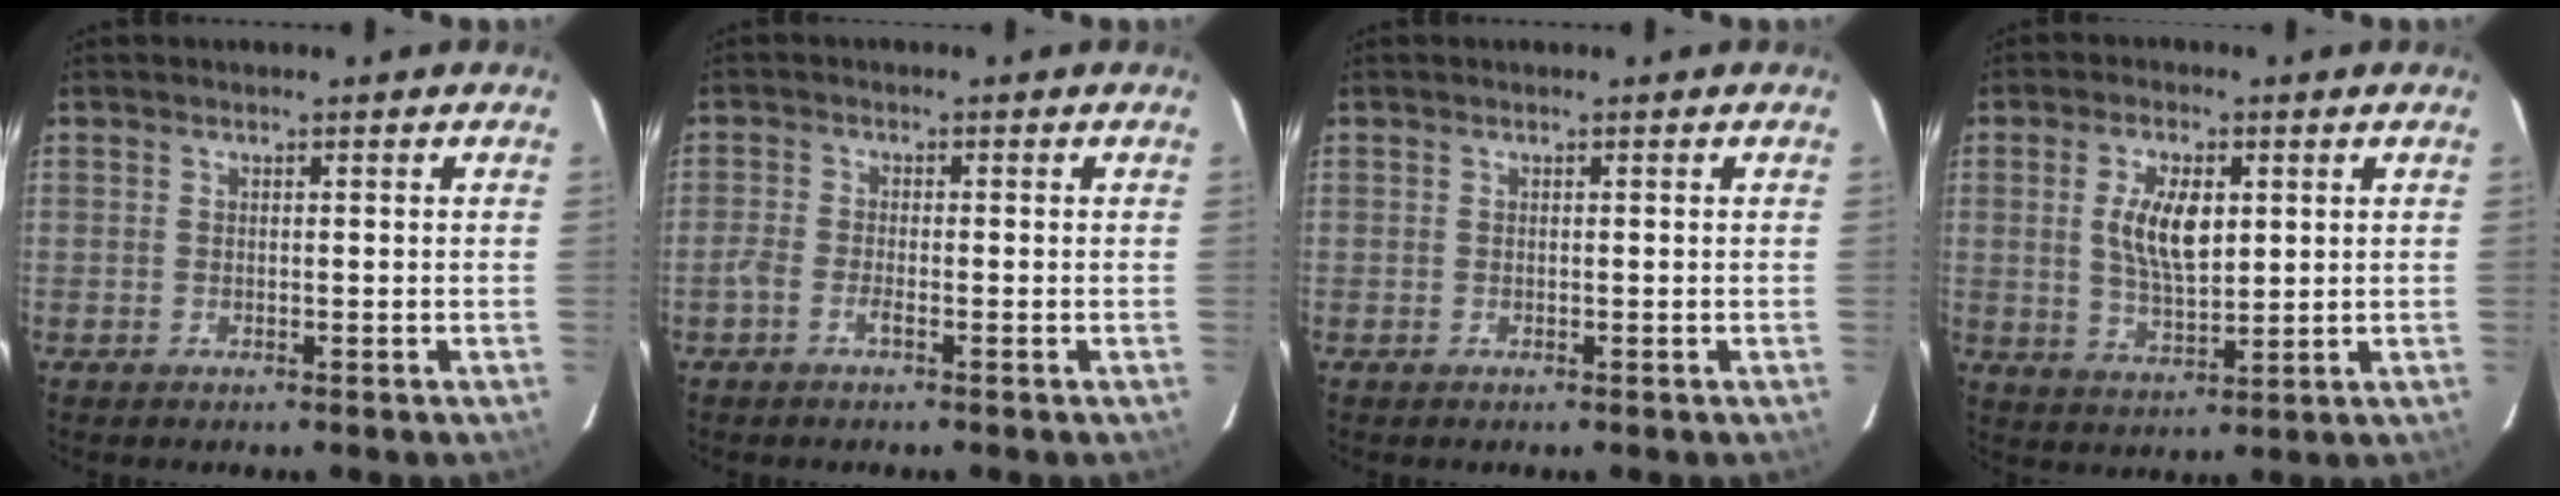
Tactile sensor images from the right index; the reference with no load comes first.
{"total": 2.1, "force": [-0.7, 1.0, 1.7], "torque": [-0.037, -0.003, -0.015]}
{"total": 0.0}
{"total": 8.5, "force": [1.9, 4.0, 7.3], "torque": [-0.135, 0.002, 0.039]}